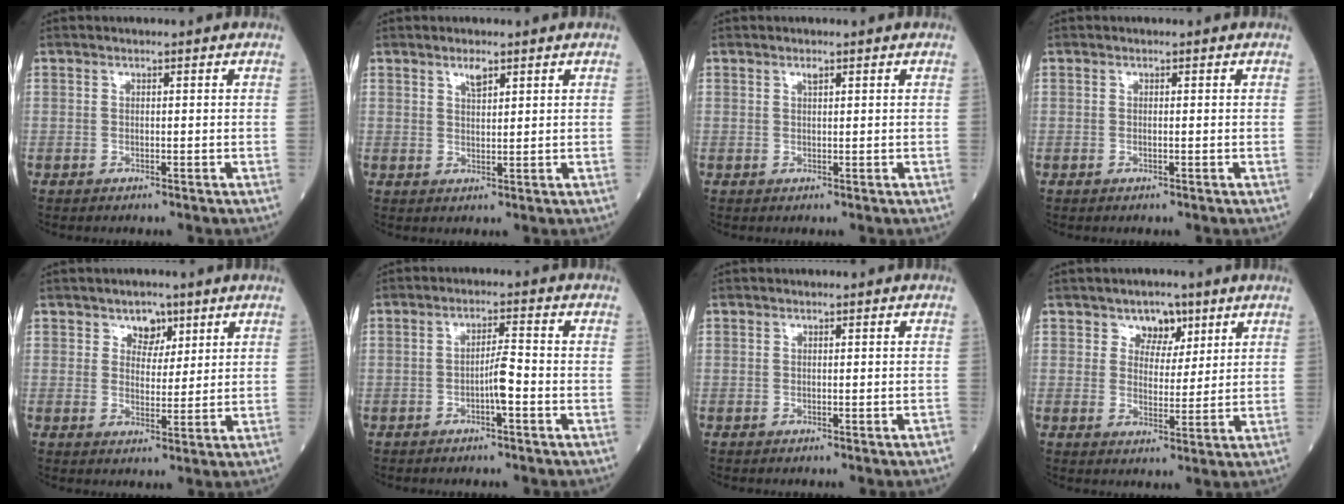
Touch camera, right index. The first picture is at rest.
{"total": 2.2, "force": [1.5, 0.6, 1.5], "torque": [-0.029, -0.001, 0.029]}
{"total": 0.7, "force": [0.5, 0.2, 0.5], "torque": [-0.012, -0.002, 0.008]}
{"total": 0.0}
{"total": 3.8, "force": [2.4, 2.5, 1.6], "torque": [-0.016, 0.002, 0.038]}
{"total": 3.3, "force": [-1.3, 0.0, 3.0], "torque": [-0.048, 0.004, -0.025]}
{"total": 0.0}
{"total": 4.5, "force": [2.7, 3.1, 1.8], "torque": [-0.016, 0.003, 0.043]}